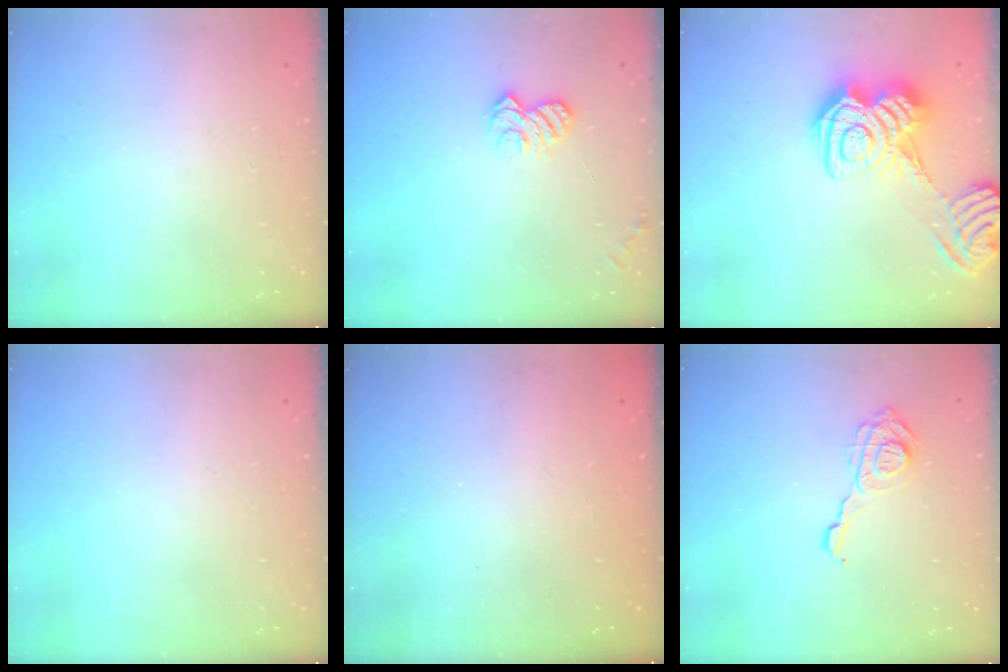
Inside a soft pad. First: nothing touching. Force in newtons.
{"total": 6.6, "press": 6.5, "slide": 0.7}
{"total": 12.8, "press": 12.8, "slide": 0.8}
{"total": 0.0}
{"total": 2.4, "press": 2.3, "slide": 0.8}
{"total": 11.7, "press": 11.6, "slide": 1.0}